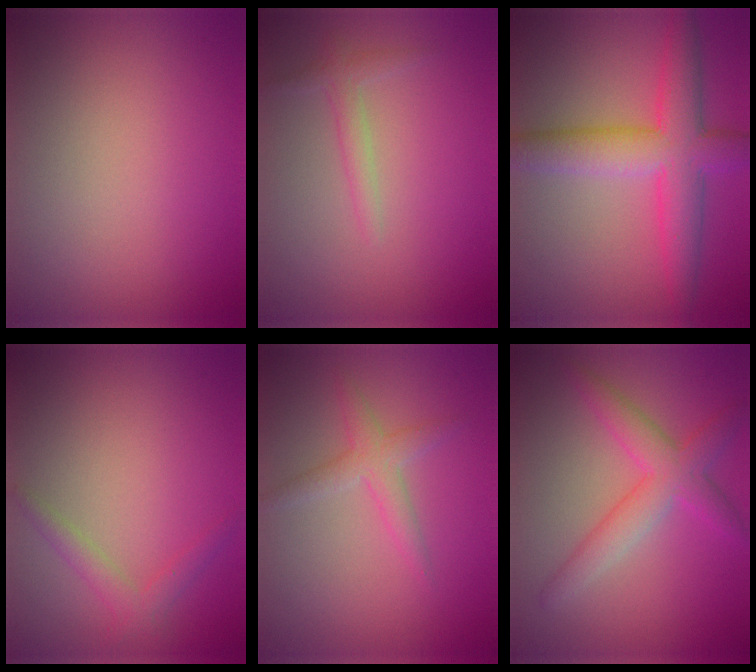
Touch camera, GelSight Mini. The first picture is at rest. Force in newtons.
{"total": 1.5, "press": 1.5, "slide": 0.1}
{"total": 7.1, "press": 7.1, "slide": 0.1}
{"total": 1.8, "press": 1.8, "slide": 0.1}
{"total": 2.2, "press": 2.2, "slide": 0.1}
{"total": 4.2, "press": 4.2, "slide": 0.1}